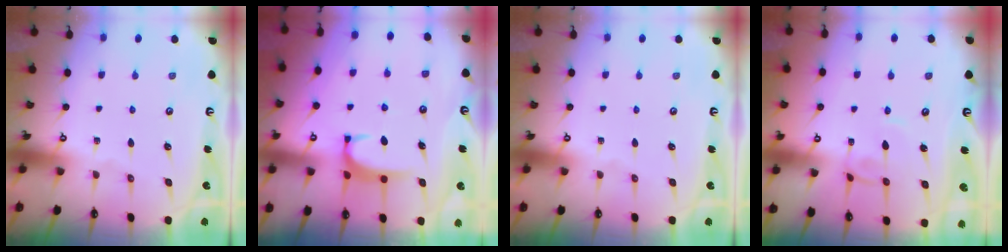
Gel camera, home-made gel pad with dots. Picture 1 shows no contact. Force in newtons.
{"total": 1.7, "press": 1.6, "slide": 0.4}
{"total": 0.0}
{"total": 2.6, "press": 2.6, "slide": 0.2}